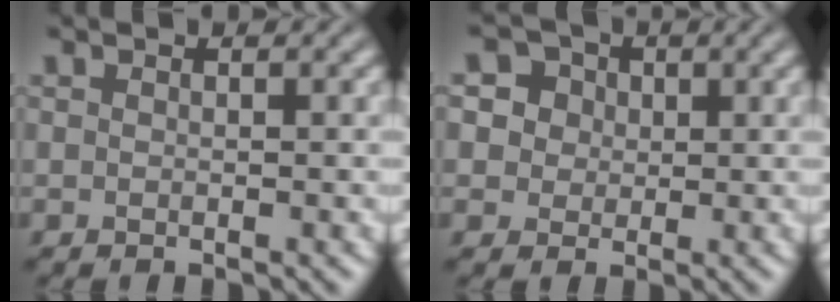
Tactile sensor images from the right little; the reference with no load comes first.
{"total": 6.0, "force": [2.9, 4.7, 2.3], "torque": [-0.041, 0.019, 0.029]}